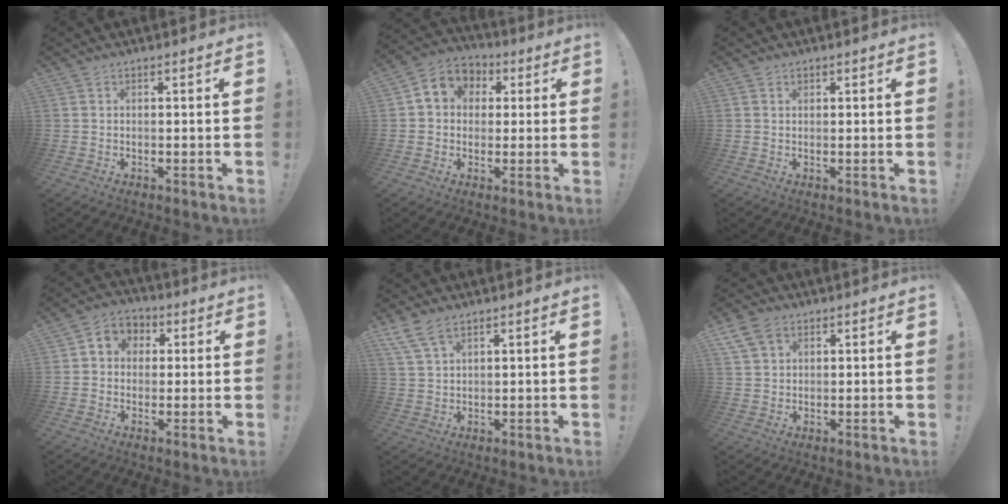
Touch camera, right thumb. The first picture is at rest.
{"total": 8.6, "force": [1.8, 7.6, 3.6], "torque": [-0.048, 0.000, 0.039]}
{"total": 0.8, "force": [0.6, 0.5, 0.1], "torque": [0.005, -0.004, 0.011]}
{"total": 6.2, "force": [0.3, 5.7, 2.4], "torque": [-0.025, 0.006, 0.010]}
{"total": 6.9, "force": [5.0, 2.8, 3.8], "torque": [-0.077, -0.016, 0.098]}
{"total": 7.4, "force": [4.0, 5.0, 3.7], "torque": [-0.064, -0.005, 0.082]}